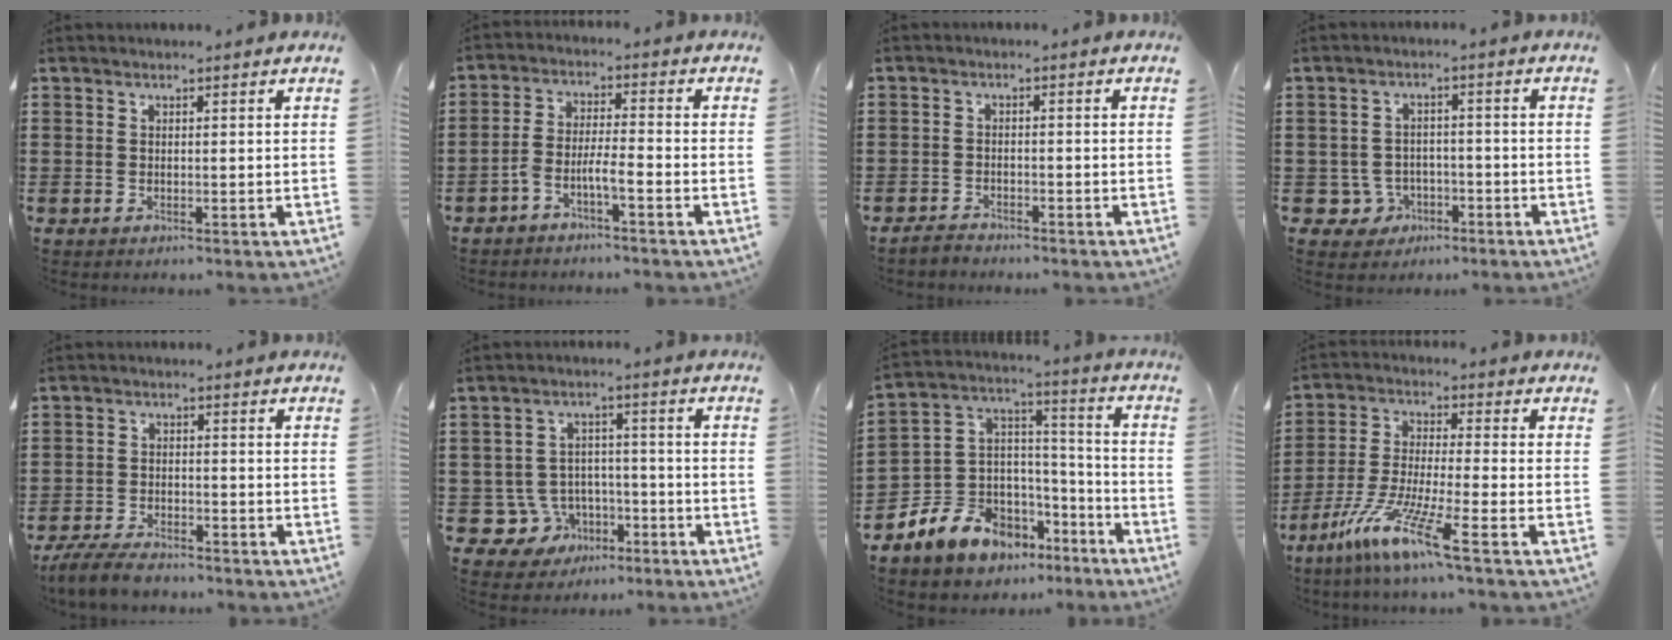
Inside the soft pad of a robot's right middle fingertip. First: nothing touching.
{"total": 3.7, "force": [-2.6, 0.3, 2.6], "torque": [-0.055, 0.002, -0.053]}
{"total": 2.2, "force": [-2.1, 0.7, -0.1], "torque": [-0.004, 0.005, -0.046]}
{"total": 4.1, "force": [-2.4, 3.2, 1.1], "torque": [-0.042, 0.002, -0.053]}
{"total": 5.1, "force": [-4.7, 1.4, 1.4], "torque": [-0.043, 0.001, -0.099]}
{"total": 6.9, "force": [-3.4, 5.8, 1.5], "torque": [-0.068, 0.008, -0.063]}
{"total": 8.4, "force": [-5.8, 6.1, 0.6], "torque": [-0.057, -0.002, -0.115]}
{"total": 10.3, "force": [-7.2, 0.5, 7.3], "torque": [-0.155, -0.008, -0.143]}